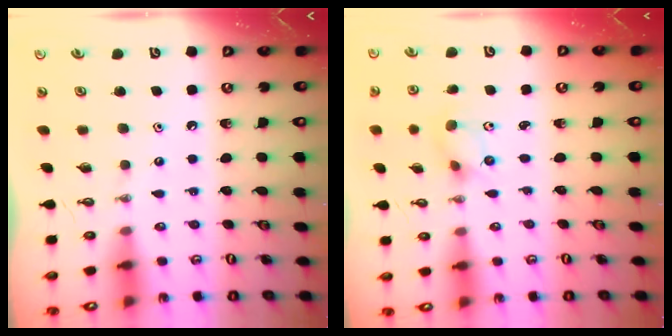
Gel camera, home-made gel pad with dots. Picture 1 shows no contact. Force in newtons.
{"total": 2.6, "press": 2.4, "slide": 1.0}